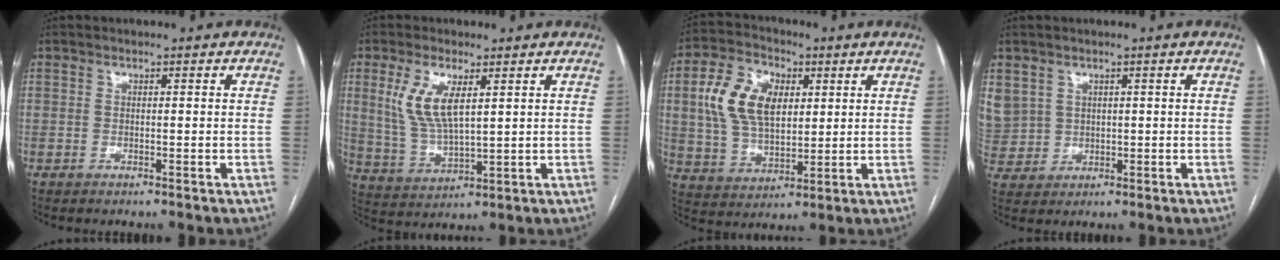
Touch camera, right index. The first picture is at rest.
{"total": 8.3, "force": [3.0, 2.7, 7.3], "torque": [-0.163, -0.001, 0.067]}
{"total": 12.3, "force": [3.0, 7.4, 9.3], "torque": [-0.203, 0.024, 0.060]}
{"total": 11.2, "force": [2.8, 10.4, 3.4], "torque": [-0.139, 0.032, 0.078]}